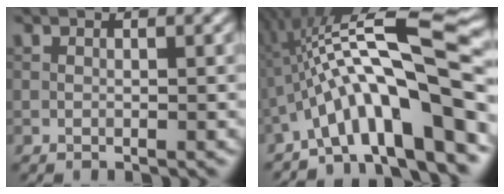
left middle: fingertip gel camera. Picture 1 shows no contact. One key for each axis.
{"total": 13.3, "fx": -3.2, "fy": 2.6, "fz": 12.6, "tx": -0.198, "ty": 0.033, "tz": -0.049}